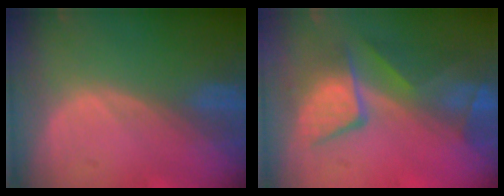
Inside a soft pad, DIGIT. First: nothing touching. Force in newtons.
{"total": 10.1, "press": 8.7, "slide": 5.0}